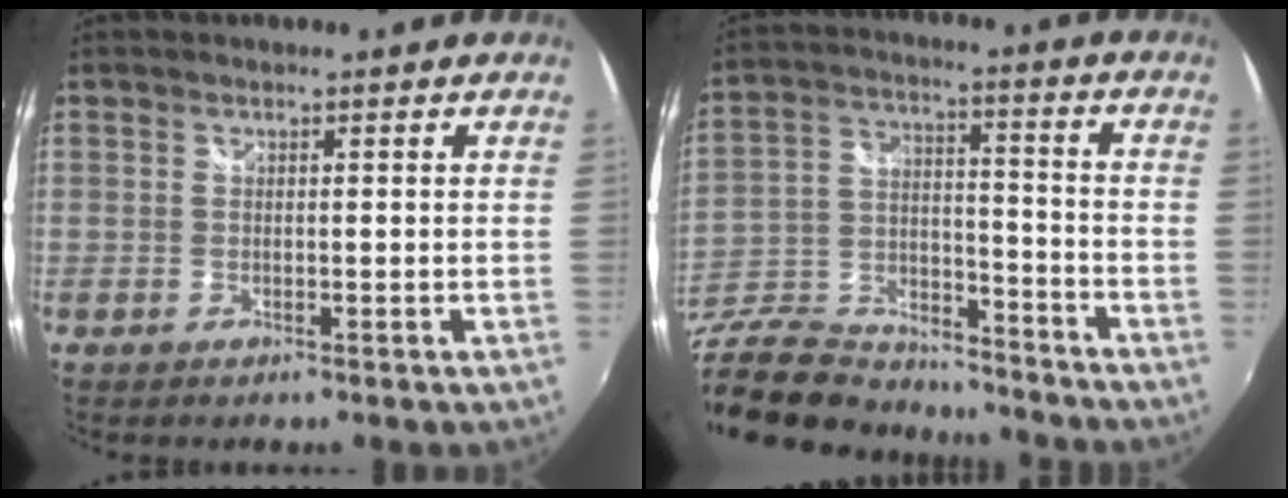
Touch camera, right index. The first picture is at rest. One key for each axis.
{"total": 24.4, "fx": -18.9, "fy": 10.8, "fz": 11.0, "tx": -0.267, "ty": 0.002, "tz": -0.301}